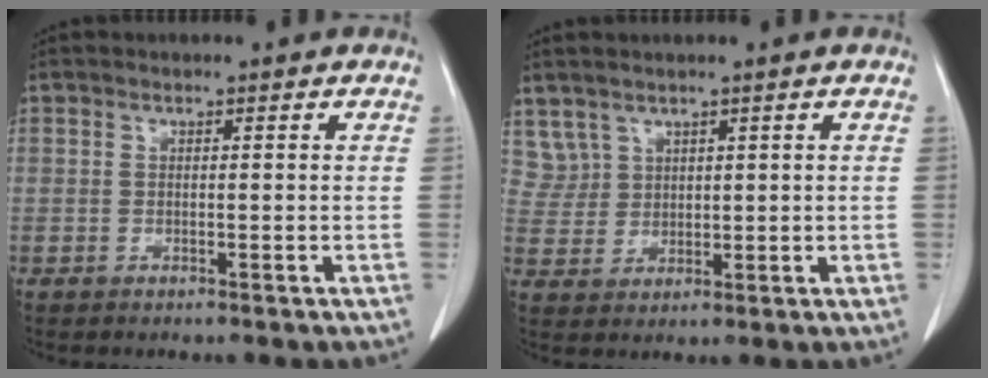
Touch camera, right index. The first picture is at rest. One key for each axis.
{"total": 3.9, "fx": 2.9, "fy": 2.7, "fz": -0.2, "tx": 0.013, "ty": 0.003, "tz": 0.064}